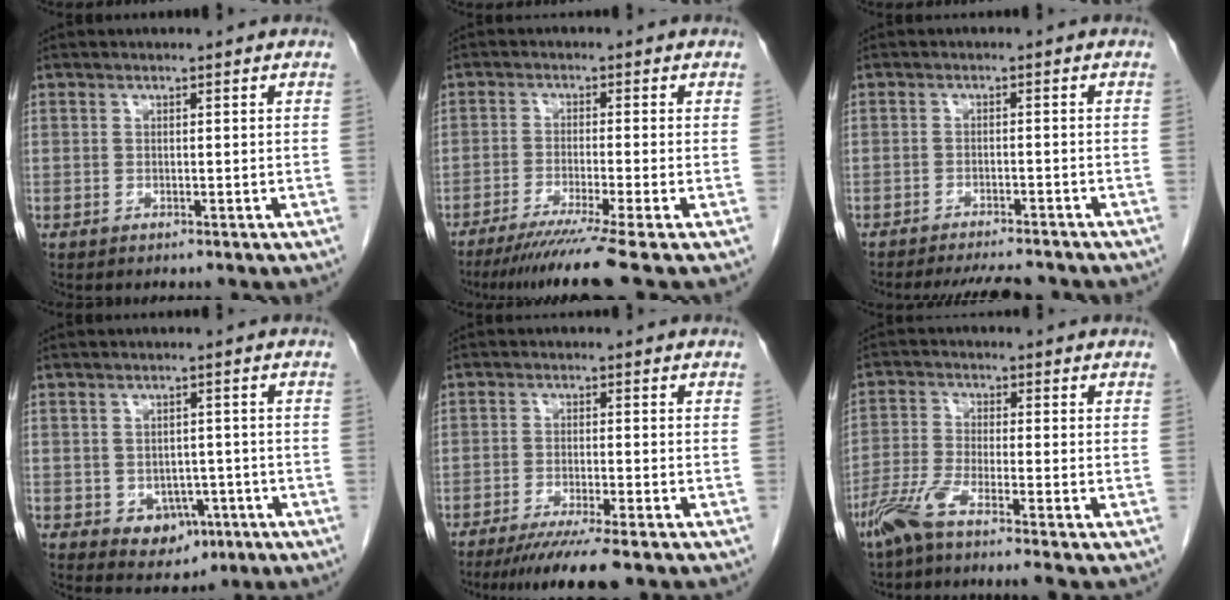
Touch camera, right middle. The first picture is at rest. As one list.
[{"total": 9.0, "force": [-6.9, -2.4, 5.2], "torque": [-0.066, -0.035, -0.109]}, {"total": 7.8, "force": [-7.2, 1.1, 2.7], "torque": [-0.037, -0.011, -0.099]}, {"total": 5.2, "force": [-1.8, 4.0, 2.8], "torque": [-0.030, 0.004, -0.011]}, {"total": 8.3, "force": [-6.4, -0.1, 5.2], "torque": [-0.074, -0.020, -0.100]}, {"total": 5.9, "force": [-4.4, -0.6, 3.8], "torque": [-0.081, -0.015, -0.093]}]